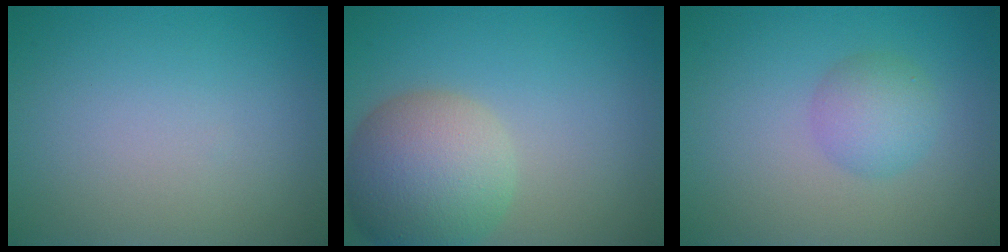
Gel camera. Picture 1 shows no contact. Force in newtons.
{"total": 8.0, "press": 7.9, "slide": 0.5}
{"total": 2.7, "press": 2.7, "slide": 0.1}